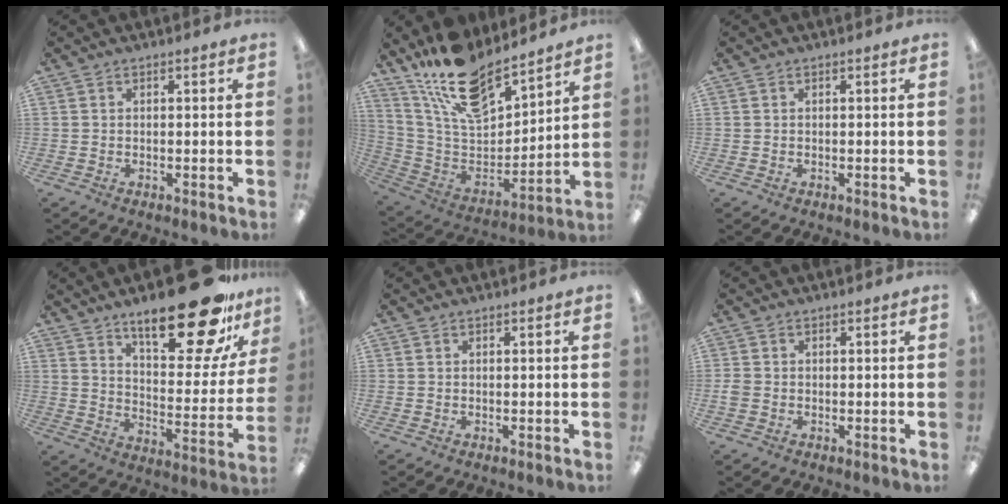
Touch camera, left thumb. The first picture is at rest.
{"total": 18.8, "force": [15.4, 7.1, 8.2], "torque": [-0.168, -0.097, 0.277]}
{"total": 0.0}
{"total": 23.9, "force": [16.2, 8.3, 15.5], "torque": [-0.218, -0.103, 0.263]}
{"total": 0.0}
{"total": 1.6, "force": [-0.4, 1.3, 0.8], "torque": [-0.012, 0.004, -0.007]}